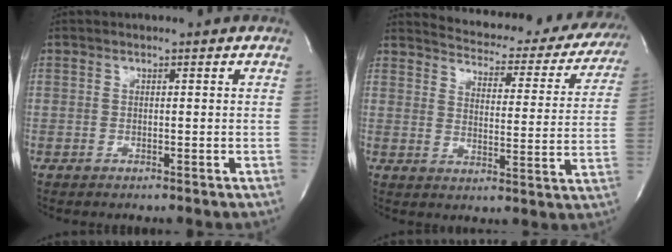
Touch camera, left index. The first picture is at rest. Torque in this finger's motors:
{"motor_torque": [-0.12, -0.72, 0.12, 0.02]}